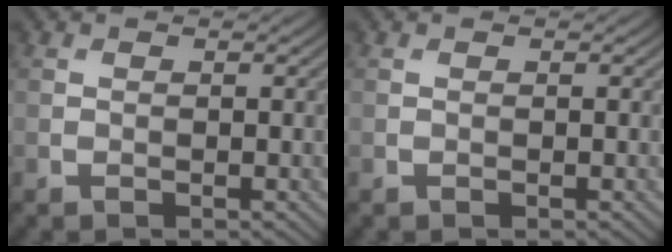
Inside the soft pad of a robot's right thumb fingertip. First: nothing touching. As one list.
[{"total": 0.0}]